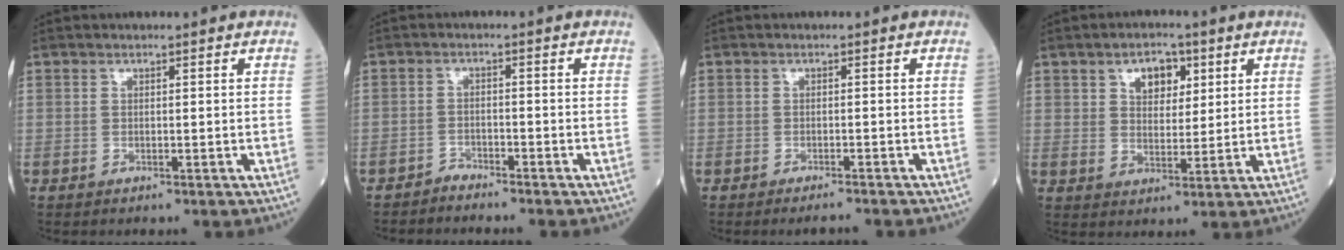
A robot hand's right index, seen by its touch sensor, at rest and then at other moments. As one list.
[{"total": 1.8, "force": [-1.8, 0.0, -0.3], "torque": [0.011, -0.003, -0.034]}, {"total": 2.9, "force": [-2.6, -0.2, 1.2], "torque": [-0.015, -0.004, -0.035]}, {"total": 5.6, "force": [2.6, 3.4, 3.6], "torque": [-0.053, 0.009, 0.043]}]